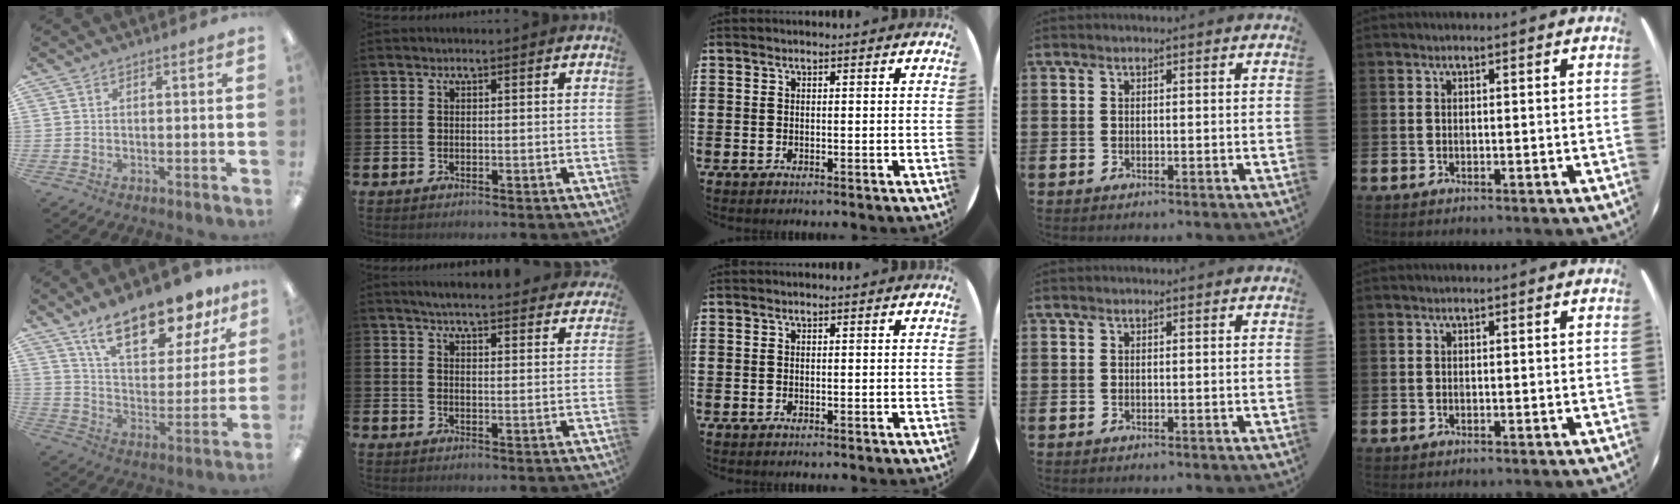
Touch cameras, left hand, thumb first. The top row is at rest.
{"thumb": {"total": 18.8, "force": [13.8, 7.4, 10.4], "torque": [-0.160, -0.079, 0.233]}, "index": {"total": 5.1, "force": [4.9, 0.3, 1.1], "torque": [-0.026, -0.034, 0.085]}}